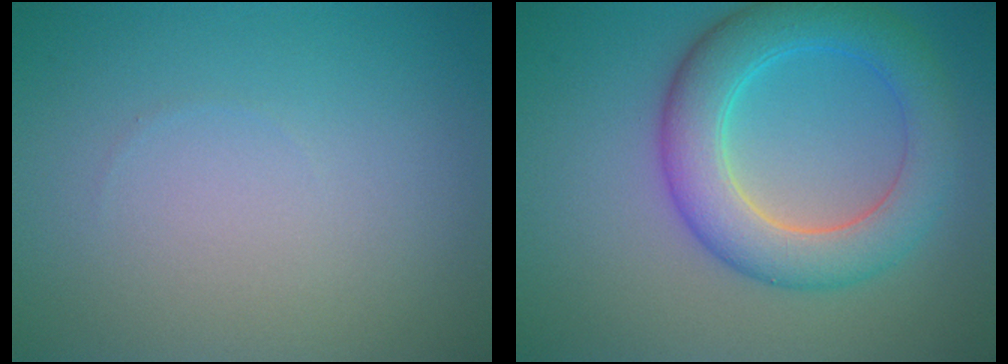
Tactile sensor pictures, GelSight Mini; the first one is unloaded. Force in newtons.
{"total": 6.5, "press": 6.5, "slide": 0.3}